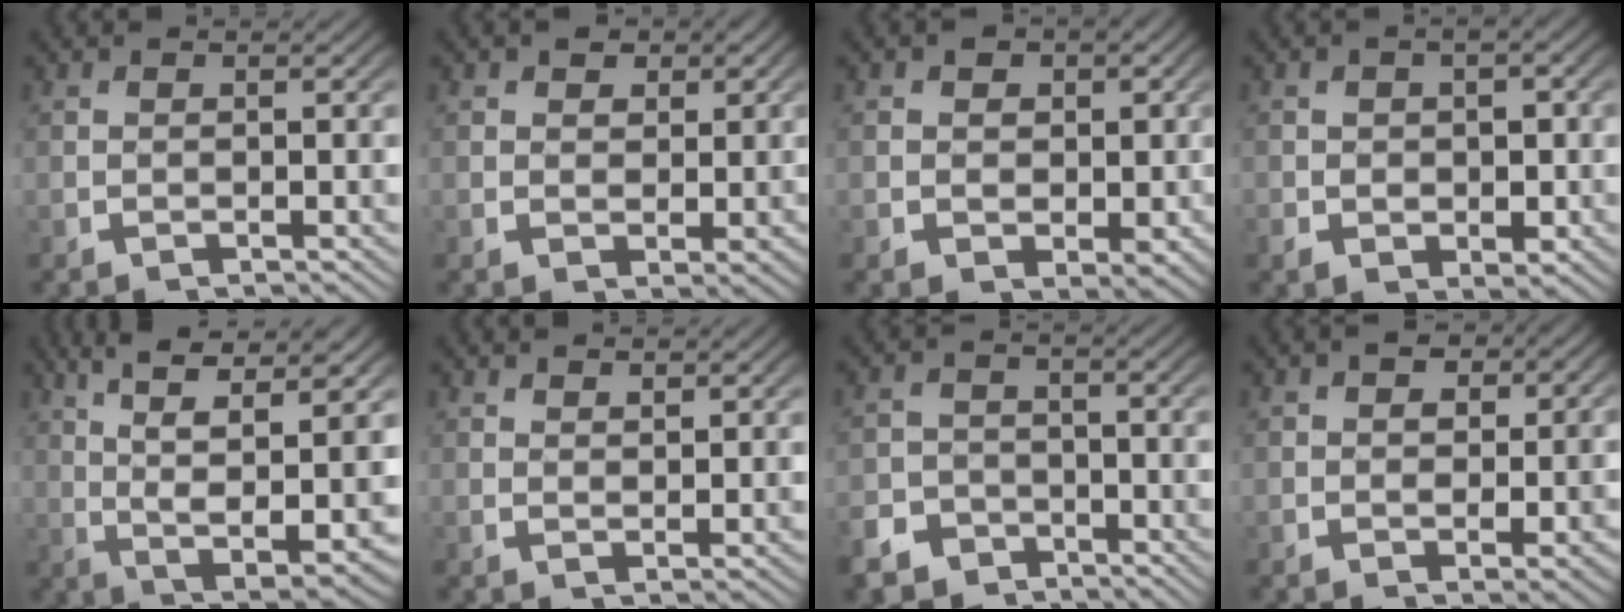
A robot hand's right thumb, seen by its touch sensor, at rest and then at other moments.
{"total": 3.8, "force": [1.4, 3.1, 1.8], "torque": [-0.028, -0.020, 0.031]}
{"total": 5.9, "force": [1.0, 4.9, 3.2], "torque": [-0.050, -0.026, 0.024]}
{"total": 3.6, "force": [-0.3, 2.7, 2.2], "torque": [-0.041, -0.019, 0.003]}
{"total": 10.9, "force": [2.8, 5.4, 9.1], "torque": [-0.160, -0.020, 0.053]}
{"total": 1.7, "force": [1.7, 0.2, 0.2], "torque": [-0.002, -0.006, 0.037]}
{"total": 6.0, "force": [-4.7, 3.7, 0.9], "torque": [0.002, -0.022, -0.082]}
{"total": 4.0, "force": [0.8, 3.1, 2.4], "torque": [-0.034, -0.019, 0.016]}